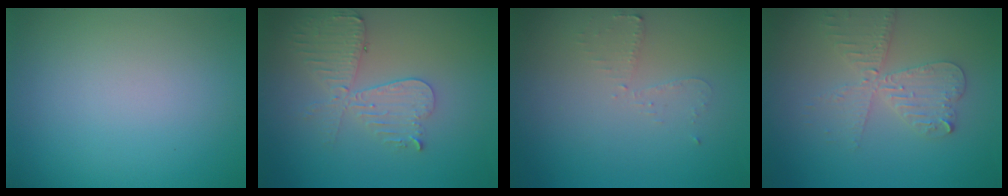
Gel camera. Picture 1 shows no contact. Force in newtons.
{"total": 4.4, "press": 3.9, "slide": 2.0}
{"total": 1.6, "press": 1.5, "slide": 0.2}
{"total": 4.0, "press": 3.4, "slide": 2.1}